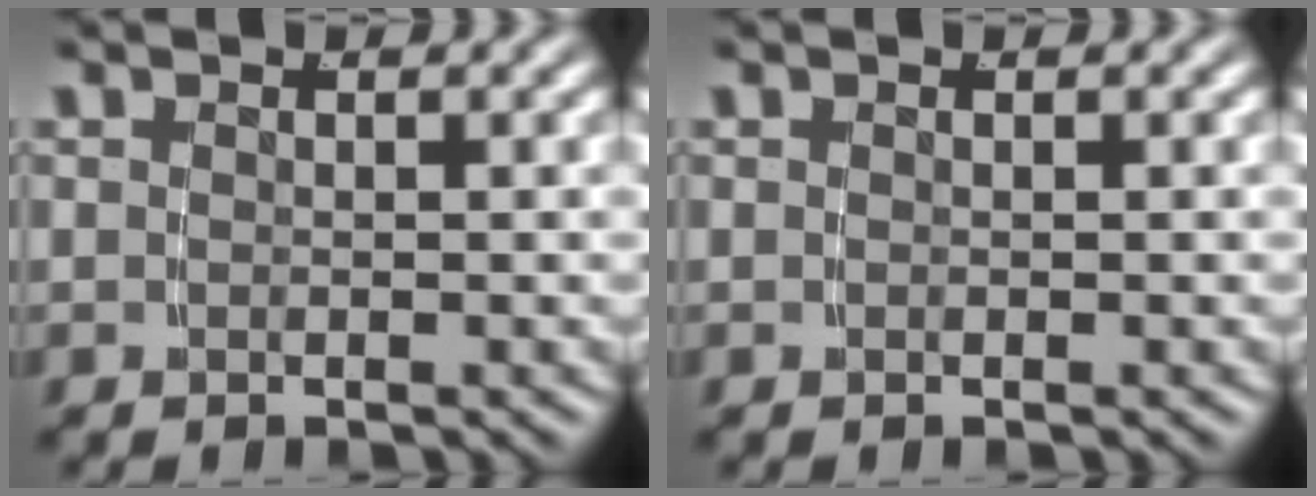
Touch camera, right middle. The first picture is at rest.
{"total": 0.0}